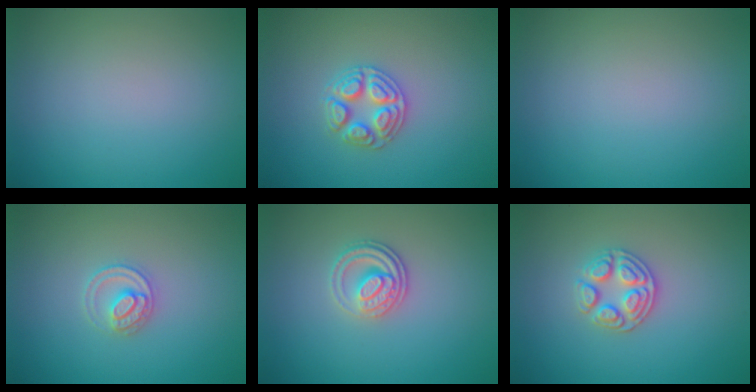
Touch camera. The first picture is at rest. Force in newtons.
{"total": 3.0, "press": 2.9, "slide": 0.4}
{"total": 0.0}
{"total": 2.2, "press": 2.2, "slide": 0.2}
{"total": 2.8, "press": 2.5, "slide": 1.3}
{"total": 3.0, "press": 2.8, "slide": 1.1}